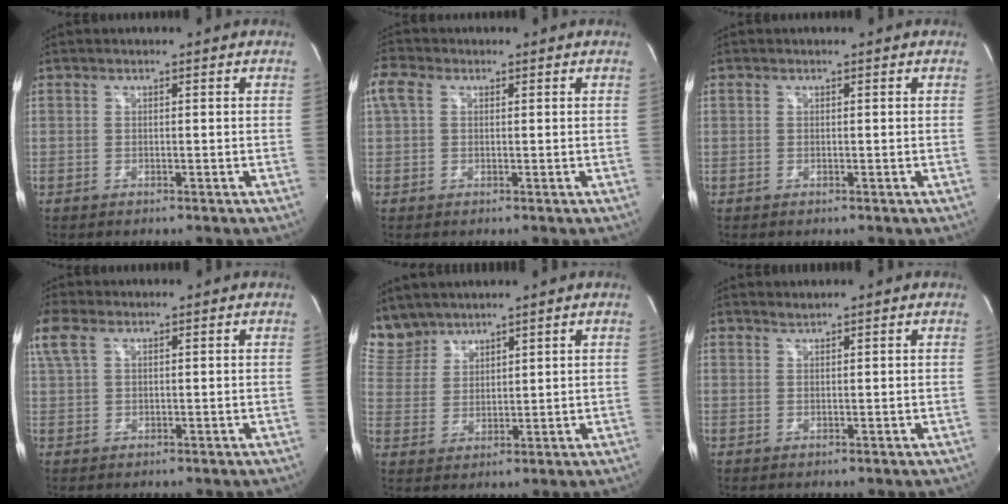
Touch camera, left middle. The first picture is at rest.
{"total": 3.8, "force": [1.5, 2.5, 2.4], "torque": [-0.076, 0.029, 0.033]}
{"total": 0.0}
{"total": 4.7, "force": [2.7, 2.4, 3.0], "torque": [-0.094, 0.029, 0.064]}
{"total": 7.4, "force": [6.9, 2.6, 0.2], "torque": [-0.015, 0.011, 0.156]}
{"total": 0.8, "force": [0.7, -0.2, -0.1], "torque": [-0.004, -0.001, 0.017]}